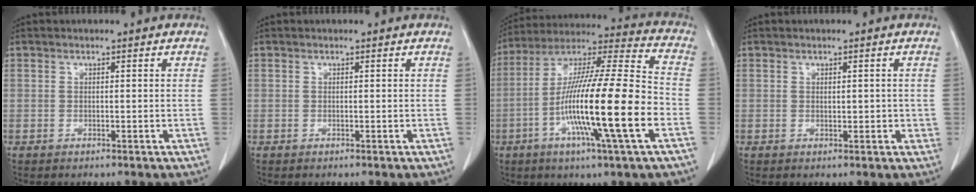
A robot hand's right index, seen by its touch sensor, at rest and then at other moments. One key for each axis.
{"total": 0.0}
{"total": 21.1, "fx": -5.8, "fy": 0.3, "fz": 20.3, "tx": -0.367, "ty": -0.015, "tz": -0.109}
{"total": 1.5, "fx": 0.1, "fy": 0.9, "fz": 1.3, "tx": -0.017, "ty": -0.002, "tz": 0.004}